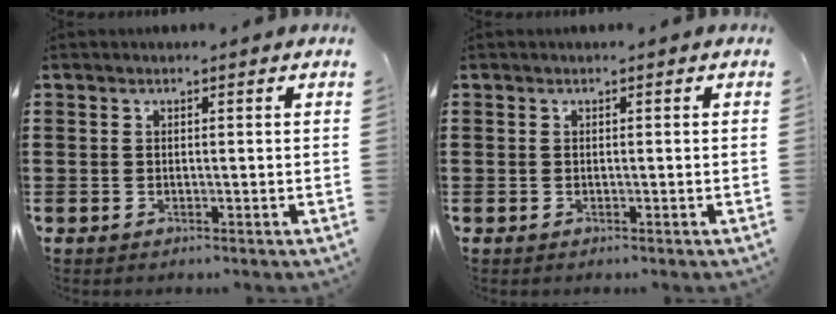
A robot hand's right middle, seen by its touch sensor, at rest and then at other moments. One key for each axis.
{"total": 0.0}